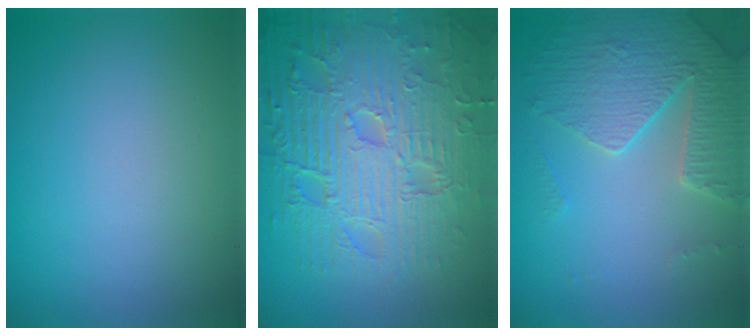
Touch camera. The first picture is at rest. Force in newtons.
{"total": 11.1, "press": 7.3, "slide": 8.4}
{"total": 3.9, "press": 3.8, "slide": 0.8}